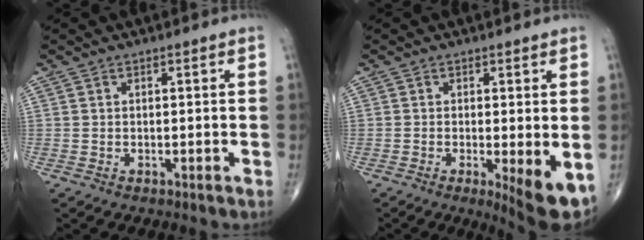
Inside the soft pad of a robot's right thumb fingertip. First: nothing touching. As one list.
[{"total": 7.0, "force": [-1.8, 1.7, 6.6], "torque": [-0.095, -0.019, -0.027]}]